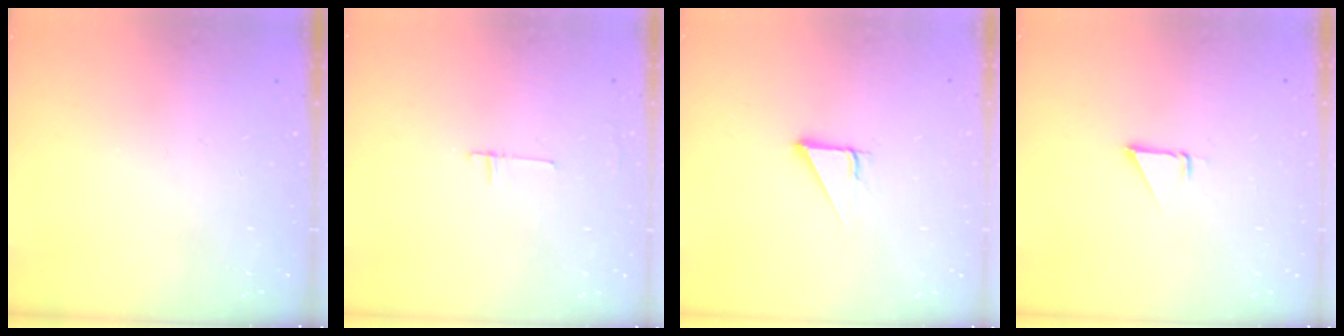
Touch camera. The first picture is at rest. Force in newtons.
{"total": 4.5, "press": 4.5, "slide": 0.4}
{"total": 2.9, "press": 2.9, "slide": 0.1}
{"total": 1.5, "press": 1.5, "slide": 0.1}